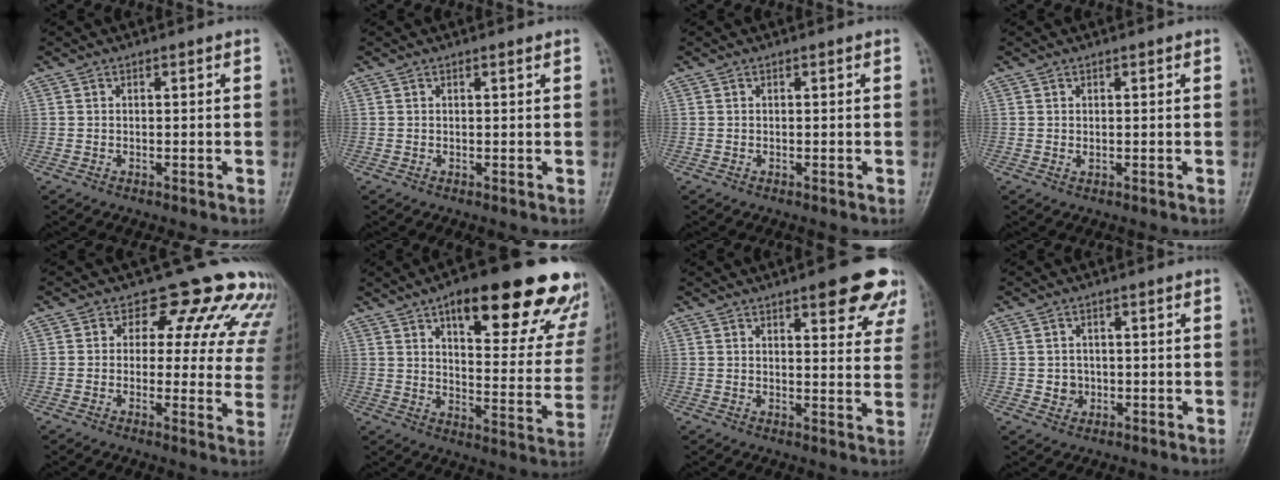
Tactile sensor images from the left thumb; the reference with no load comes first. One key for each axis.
{"total": 0.5, "fx": 0.4, "fy": 0.1, "fz": 0.3, "tx": -0.008, "ty": -0.002, "tz": 0.005}
{"total": 0.0}
{"total": 1.0, "fx": 0.4, "fy": 0.5, "fz": 0.8, "tx": -0.011, "ty": -0.002, "tz": 0.008}
{"total": 15.2, "fx": 12.1, "fy": 7.4, "fz": 5.6, "tx": -0.001, "ty": -0.061, "tz": 0.112}
{"total": 26.9, "fx": 16.5, "fy": 9.4, "fz": 19.1, "tx": -0.205, "ty": -0.050, "tz": 0.217}
{"total": 12.2, "fx": 7.5, "fy": 4.0, "fz": 8.8, "tx": -0.064, "ty": -0.032, "tz": 0.085}
{"total": 2.6, "fx": -0.3, "fy": 2.4, "fz": 0.8, "tx": 0.003, "ty": 0.005, "tz": -0.001}